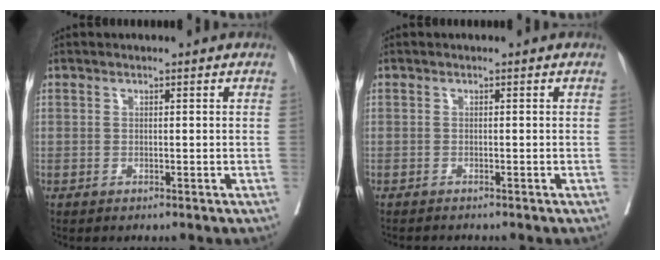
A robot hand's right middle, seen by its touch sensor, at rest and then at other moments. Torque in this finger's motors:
{"motor_torque": [0.59, -0.73, 0.06, 0.02]}